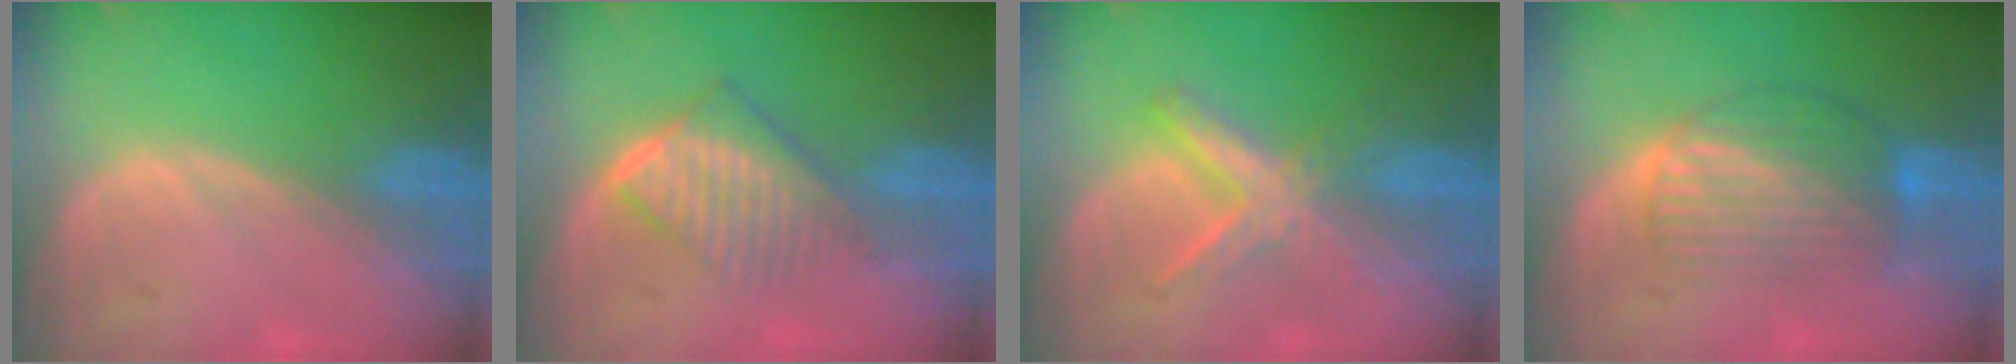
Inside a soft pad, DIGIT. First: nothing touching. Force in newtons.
{"total": 6.6, "press": 5.9, "slide": 3.0}
{"total": 5.4, "press": 5.4, "slide": 0.7}
{"total": 7.4, "press": 6.8, "slide": 2.9}